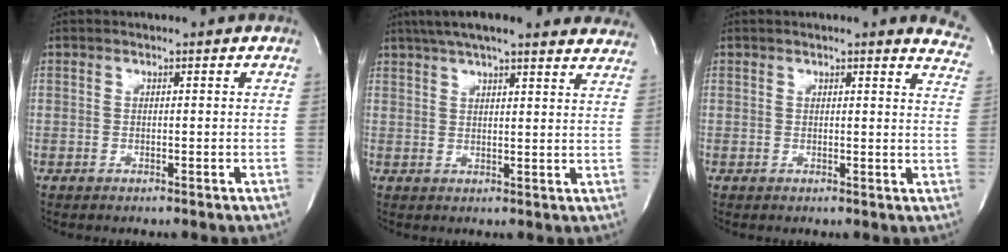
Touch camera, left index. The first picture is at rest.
{"total": 22.9, "force": [20.0, 3.3, 10.7], "torque": [-0.167, 0.018, 0.247]}
{"total": 7.8, "force": [7.2, 0.8, 2.7], "torque": [-0.010, -0.031, 0.046]}